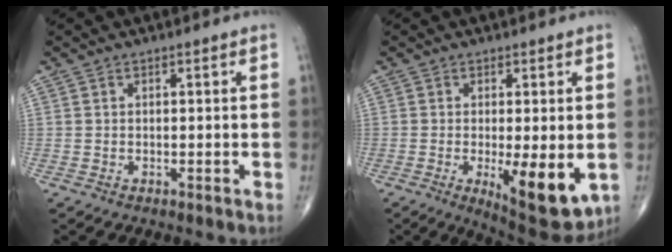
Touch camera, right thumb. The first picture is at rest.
{"total": 11.6, "force": [-2.5, 3.8, 10.6], "torque": [-0.148, -0.027, -0.027]}